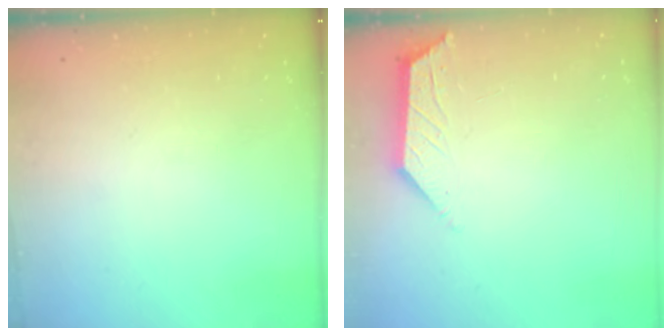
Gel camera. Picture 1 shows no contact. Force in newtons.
{"total": 2.5, "press": 2.4, "slide": 0.5}